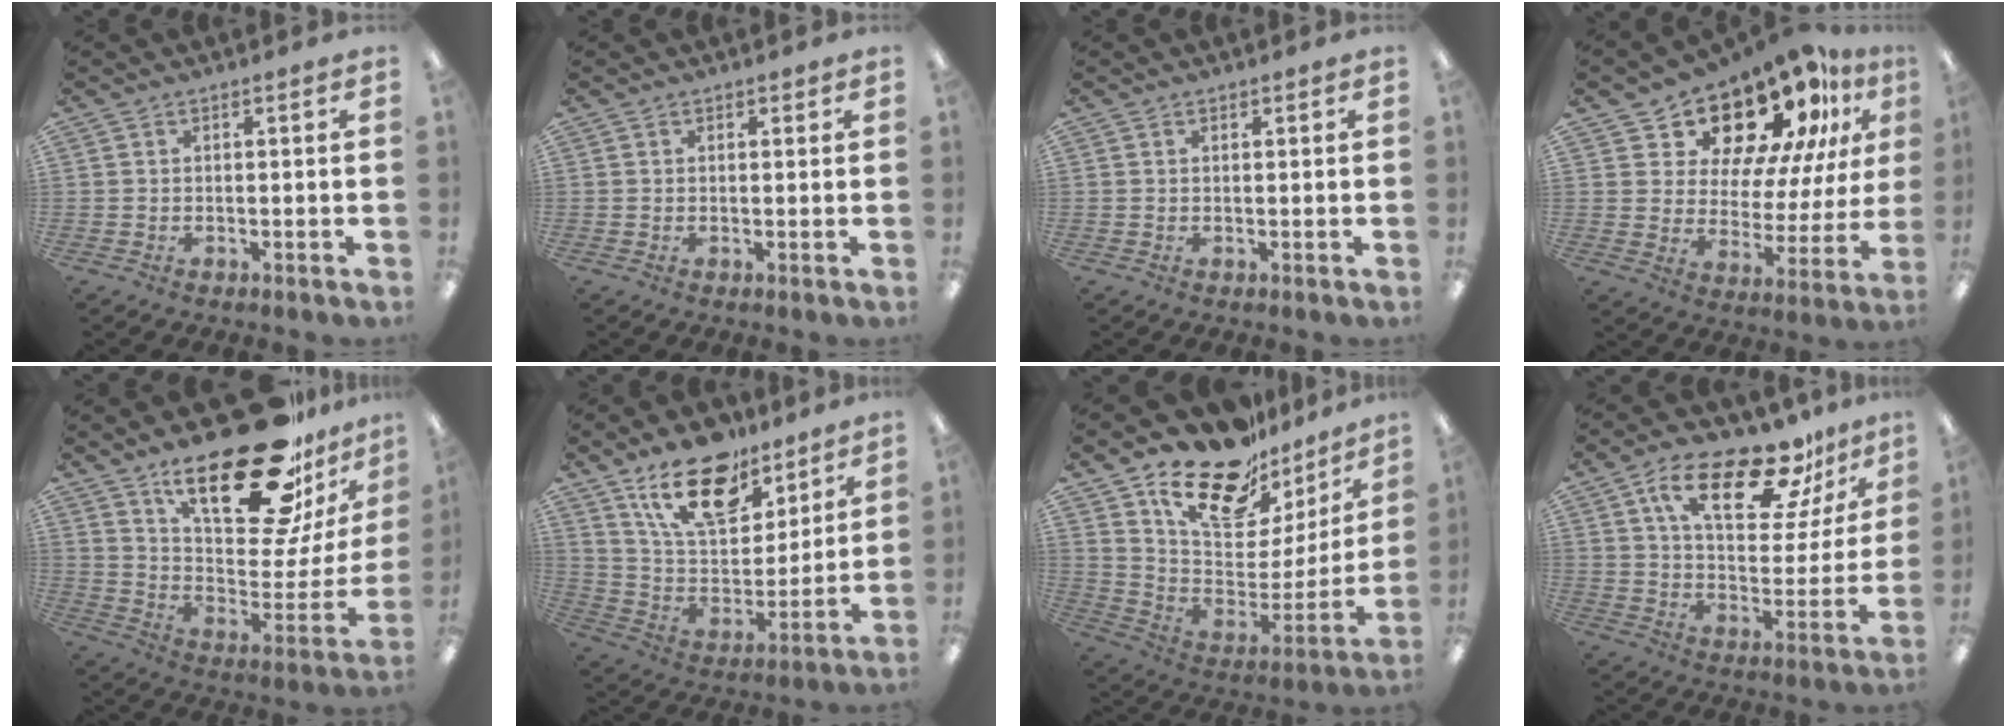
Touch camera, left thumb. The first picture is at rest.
{"total": 0.8, "force": [0.5, 0.6, 0.1], "torque": [0.006, 0.000, 0.008]}
{"total": 0.5, "force": [0.4, 0.3, 0.1], "torque": [-0.002, 0.002, 0.007]}
{"total": 18.0, "force": [14.7, 7.4, 7.2], "torque": [-0.124, -0.120, 0.251]}
{"total": 30.0, "force": [19.1, 11.1, 20.3], "torque": [-0.292, -0.121, 0.319]}
{"total": 19.2, "force": [12.9, 9.8, 10.3], "torque": [-0.180, -0.063, 0.231]}
{"total": 21.9, "force": [16.5, 10.3, 9.9], "torque": [-0.167, -0.104, 0.293]}
{"total": 20.3, "force": [13.2, 8.3, 12.9], "torque": [-0.215, -0.062, 0.220]}